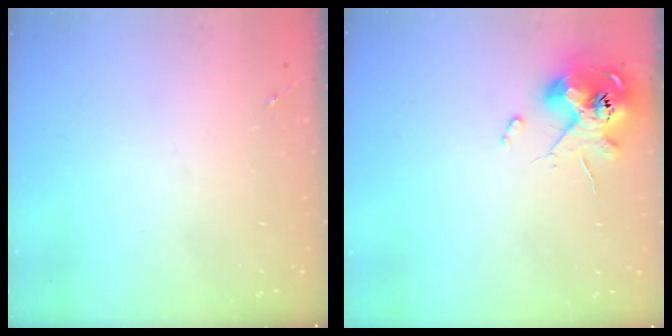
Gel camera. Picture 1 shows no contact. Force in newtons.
{"total": 11.2, "press": 11.0, "slide": 2.1}